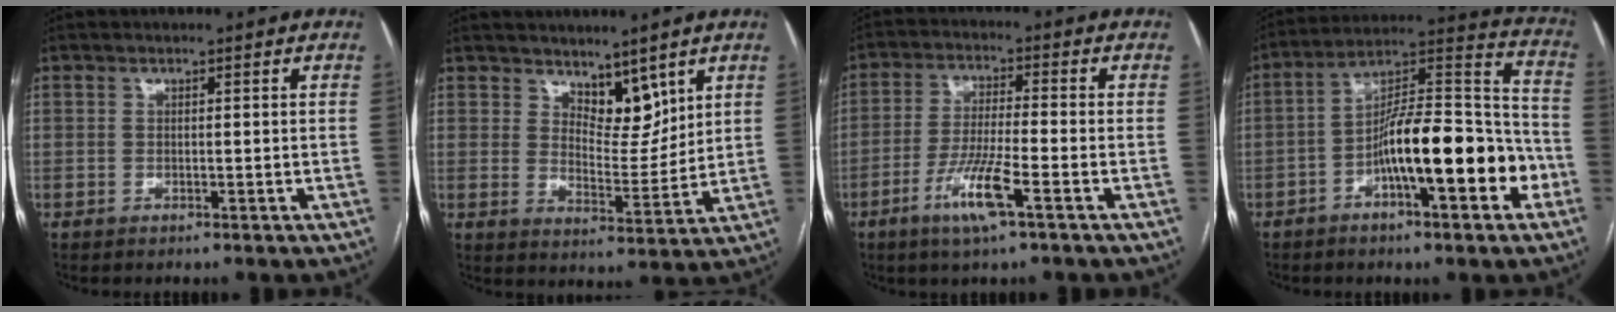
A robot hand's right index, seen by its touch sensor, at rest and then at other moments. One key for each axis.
{"total": 6.6, "fx": 4.9, "fy": 3.2, "fz": 3.0, "tx": -0.040, "ty": -0.007, "tz": 0.092}
{"total": 8.2, "fx": -4.0, "fy": 0.2, "fz": 7.1, "tx": -0.141, "ty": -0.012, "tz": -0.076}
{"total": 17.5, "fx": -6.0, "fy": 3.9, "fz": 16.0, "tx": -0.252, "ty": 0.028, "tz": -0.096}